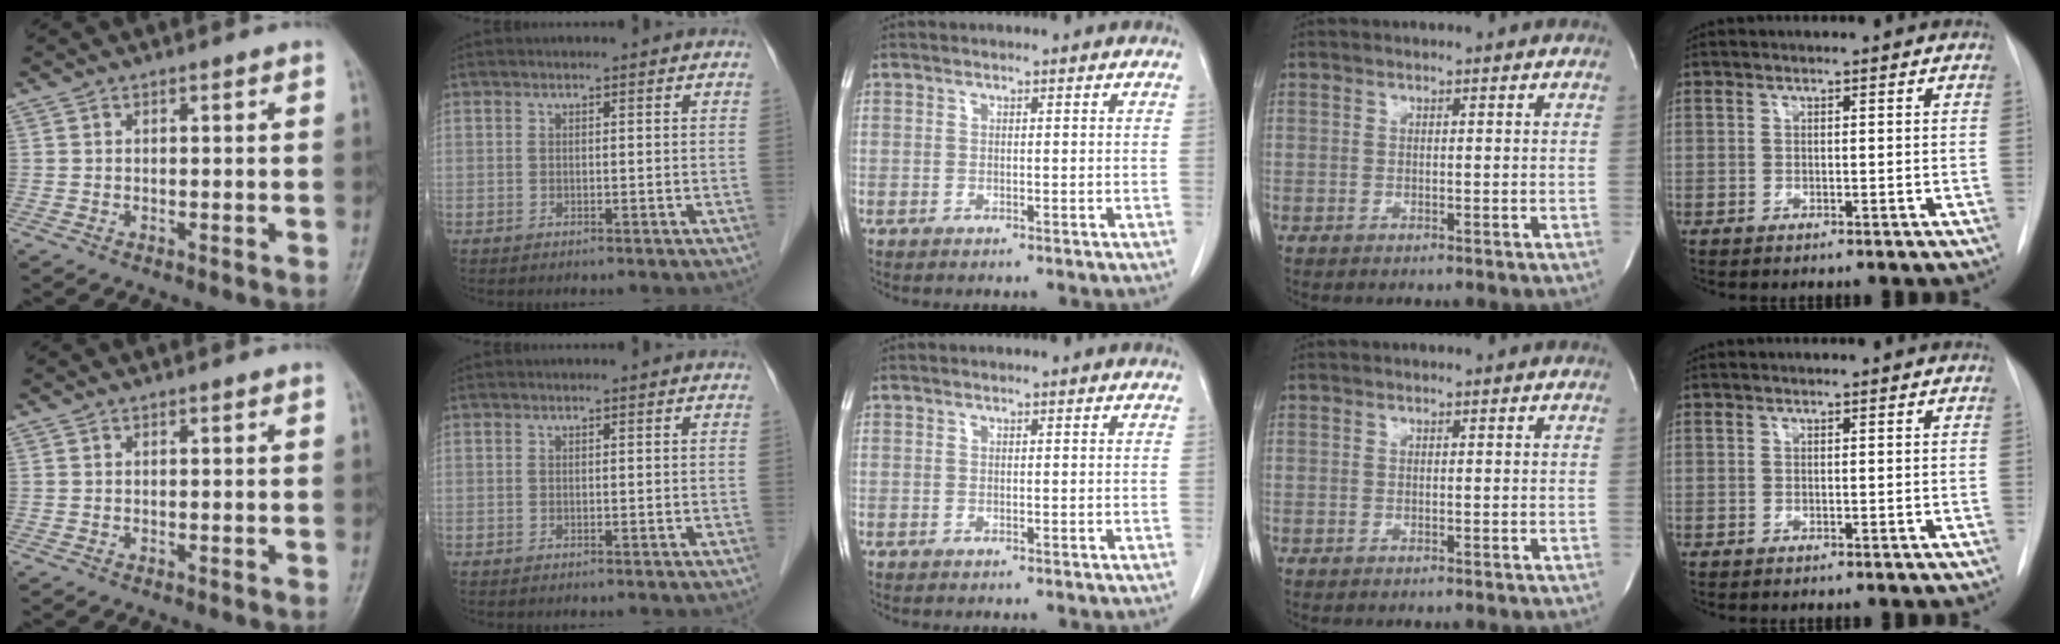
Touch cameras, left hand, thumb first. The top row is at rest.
{}